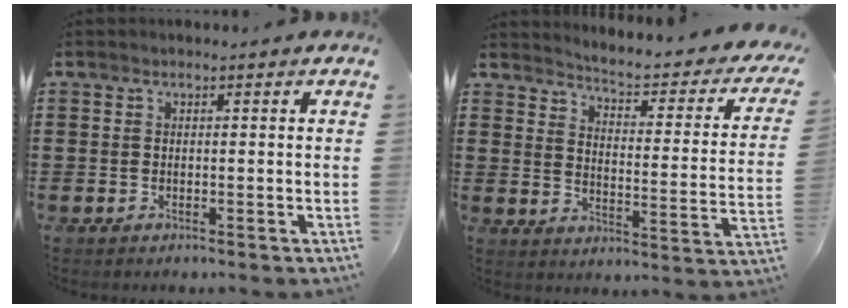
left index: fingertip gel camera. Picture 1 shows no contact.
{"total": 3.4, "force": [3.1, -0.3, 1.3], "torque": [-0.037, -0.036, 0.040]}